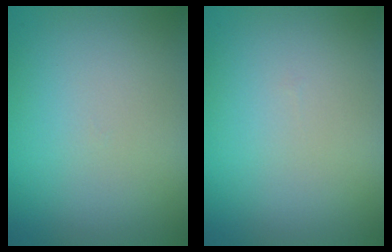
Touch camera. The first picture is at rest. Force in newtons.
{"total": 0.0}